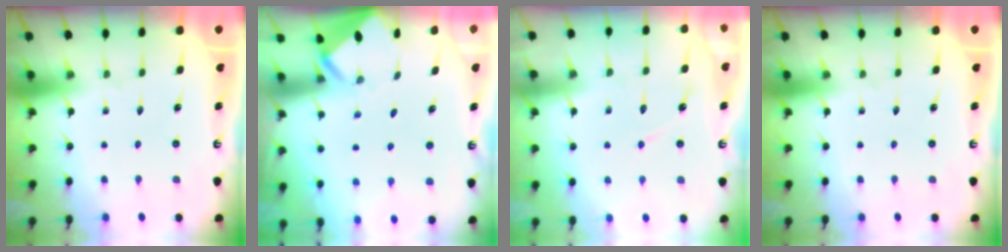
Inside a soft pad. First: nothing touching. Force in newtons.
{"total": 3.4, "press": 3.4, "slide": 0.2}
{"total": 6.9, "press": 6.9, "slide": 0.6}
{"total": 0.0}